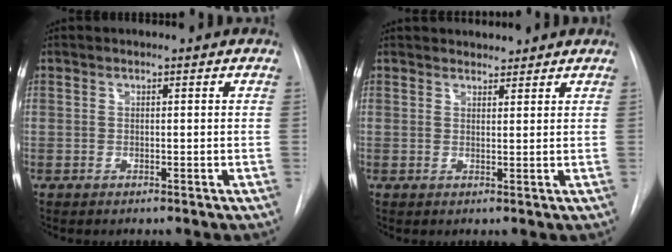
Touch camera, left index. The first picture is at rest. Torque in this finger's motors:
{"motor_torque": [0.20, -0.20, -0.01, 0.01]}